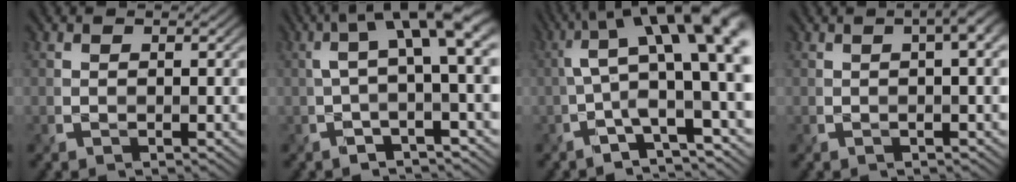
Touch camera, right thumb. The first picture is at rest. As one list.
[{"total": 7.4, "force": [1.6, 1.6, 7.0], "torque": [-0.114, 0.023, 0.023]}, {"total": 13.4, "force": [2.3, 4.2, 12.5], "torque": [-0.216, 0.019, 0.037]}, {"total": 3.3, "force": [0.4, 0.6, 3.2], "torque": [-0.047, 0.010, 0.004]}]